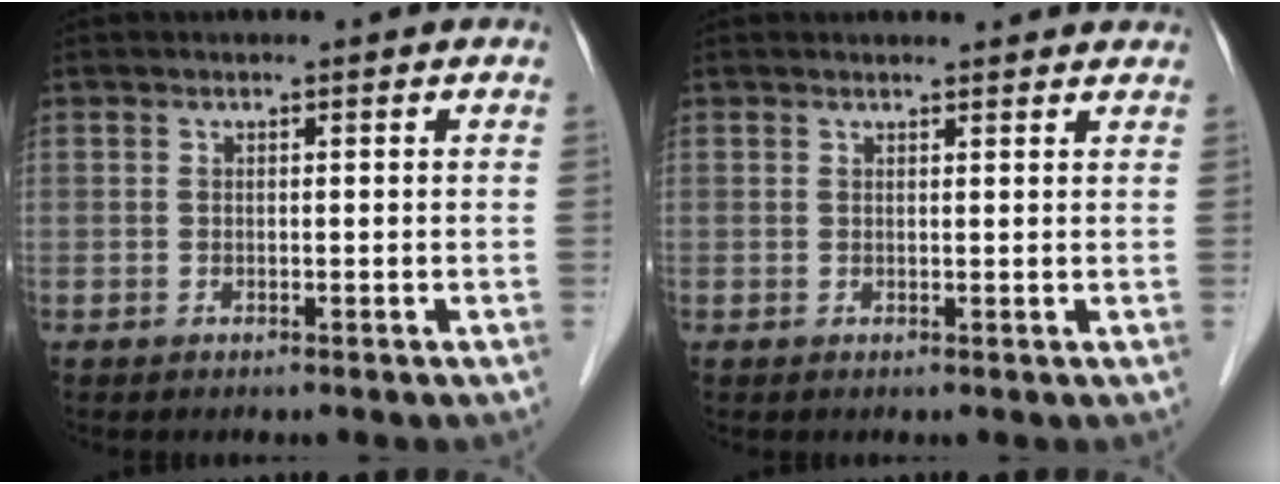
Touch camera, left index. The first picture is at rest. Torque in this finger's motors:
{"motor_torque": [0.42, -0.18, 0.00, -0.01]}